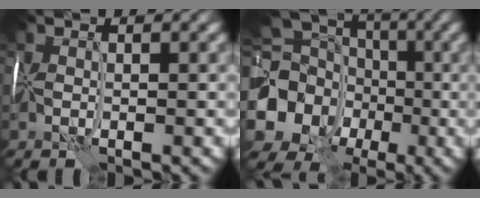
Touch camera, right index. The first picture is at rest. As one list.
[{"total": 17.9, "force": [-3.2, 15.7, 7.8], "torque": [-0.176, -0.012, -0.082]}]